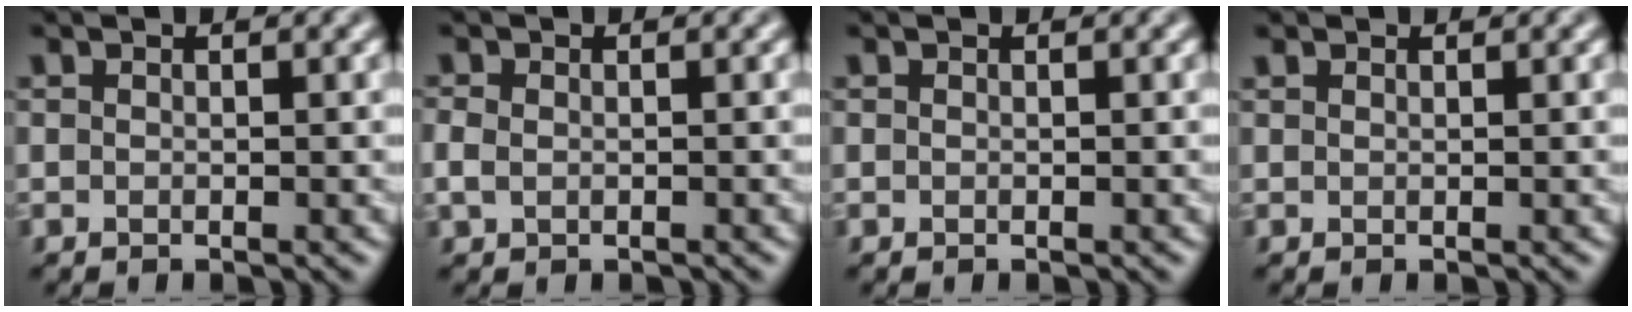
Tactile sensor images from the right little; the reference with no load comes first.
{"total": 1.6, "force": [-0.4, 1.3, 0.9], "torque": [-0.021, -0.005, -0.007]}
{"total": 0.0}
{"total": 0.7, "force": [0.6, 0.2, 0.1], "torque": [-0.004, 0.001, 0.011]}